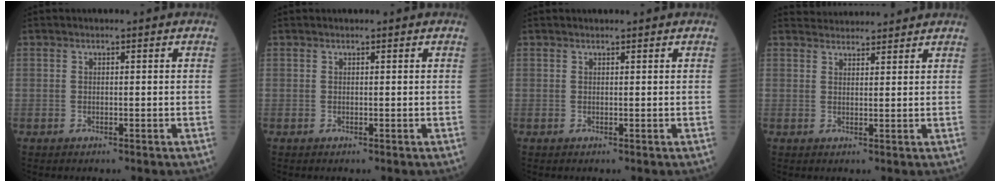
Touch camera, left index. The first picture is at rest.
{"total": 0.0}
{"total": 0.6, "force": [0.6, 0.1, 0.1], "torque": [-0.006, 0.004, 0.010]}
{"total": 5.6, "force": [5.5, 0.7, 0.5], "torque": [-0.010, 0.032, 0.079]}